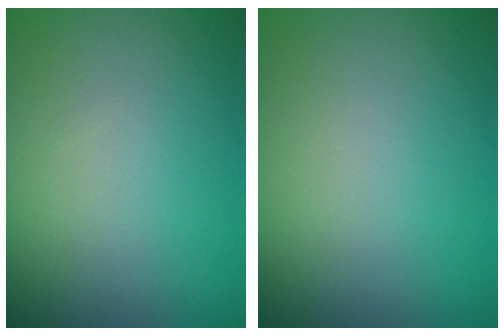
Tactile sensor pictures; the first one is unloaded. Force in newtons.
{"total": 0.0}